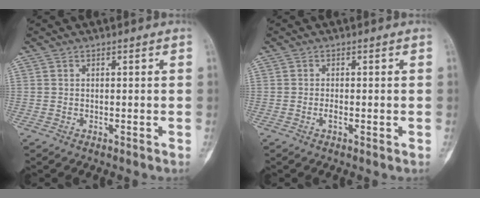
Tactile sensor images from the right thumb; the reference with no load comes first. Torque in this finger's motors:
{"motor_torque": [0.31, 0.15, 0.15, -0.29, 0.05]}